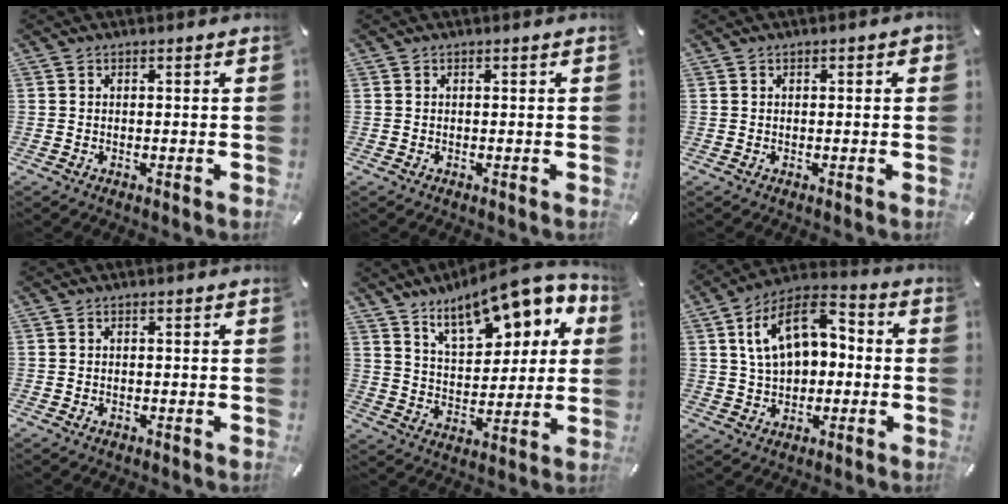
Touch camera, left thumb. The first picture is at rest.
{"total": 0.0}
{"total": 0.9, "force": [0.1, 0.5, 0.7], "torque": [-0.005, 0.001, -0.001]}
{"total": 0.5, "force": [-0.2, 0.4, 0.3], "torque": [-0.005, 0.001, -0.005]}
{"total": 17.1, "force": [11.3, 7.8, 10.3], "torque": [-0.168, -0.056, 0.194]}
{"total": 13.6, "force": [3.1, 9.6, 9.0], "torque": [-0.177, 0.003, 0.057]}